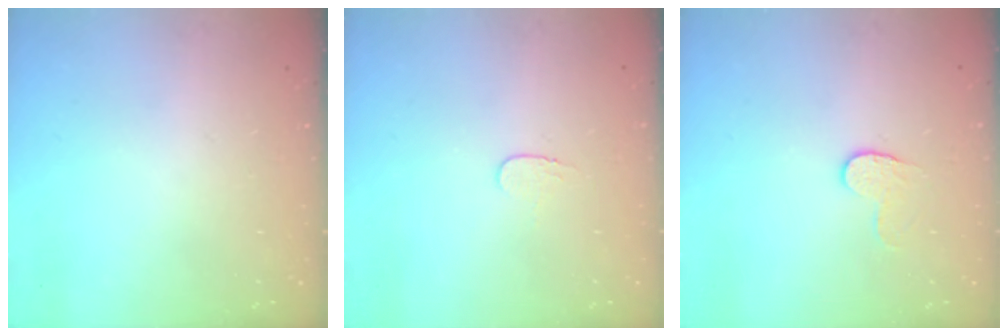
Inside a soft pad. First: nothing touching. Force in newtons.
{"total": 3.4, "press": 3.4, "slide": 0.4}
{"total": 4.5, "press": 4.5, "slide": 0.5}